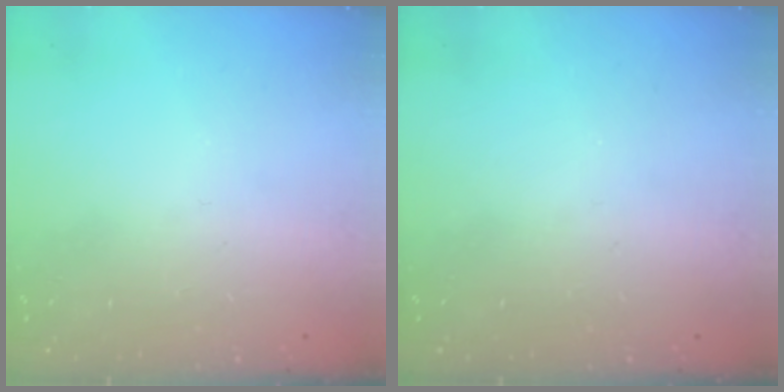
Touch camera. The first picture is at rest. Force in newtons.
{"total": 0.0}